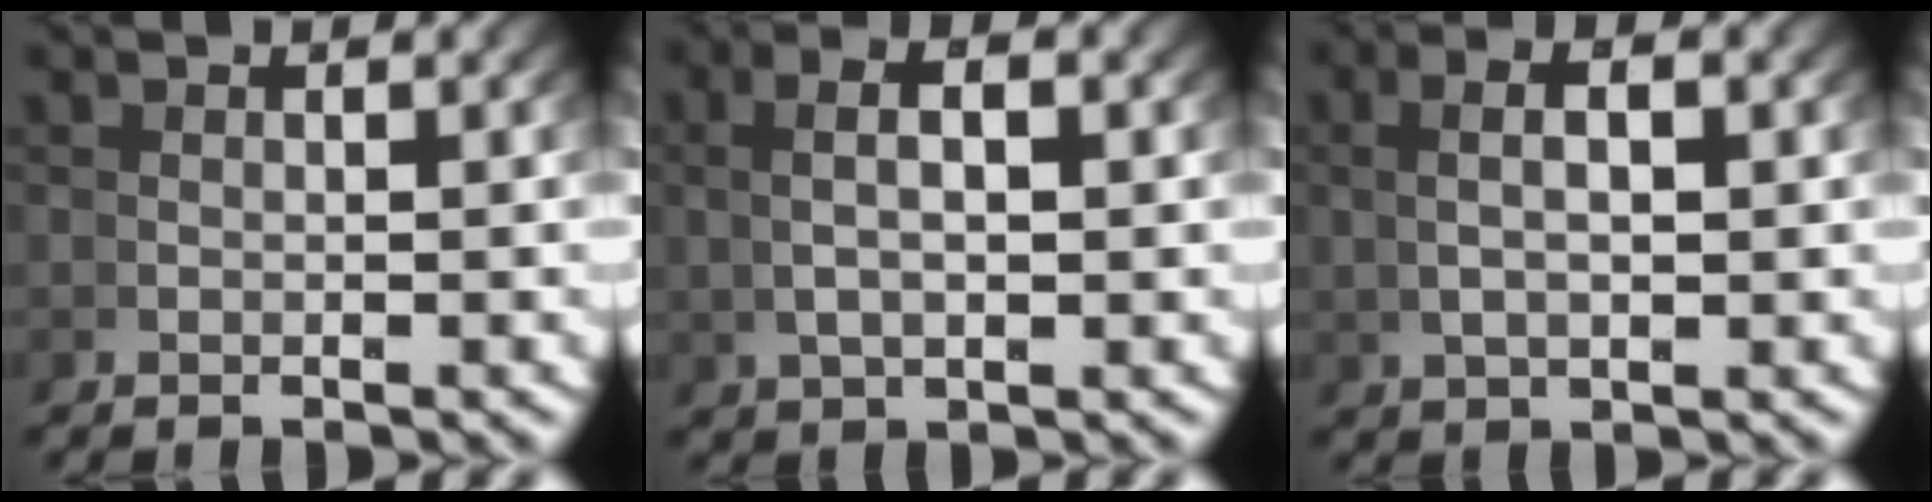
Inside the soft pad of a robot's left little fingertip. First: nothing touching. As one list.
[{"total": 3.6, "force": [1.6, 1.0, 3.1], "torque": [-0.044, 0.019, 0.028]}, {"total": 3.2, "force": [1.4, 0.9, 2.8], "torque": [-0.039, 0.017, 0.025]}]